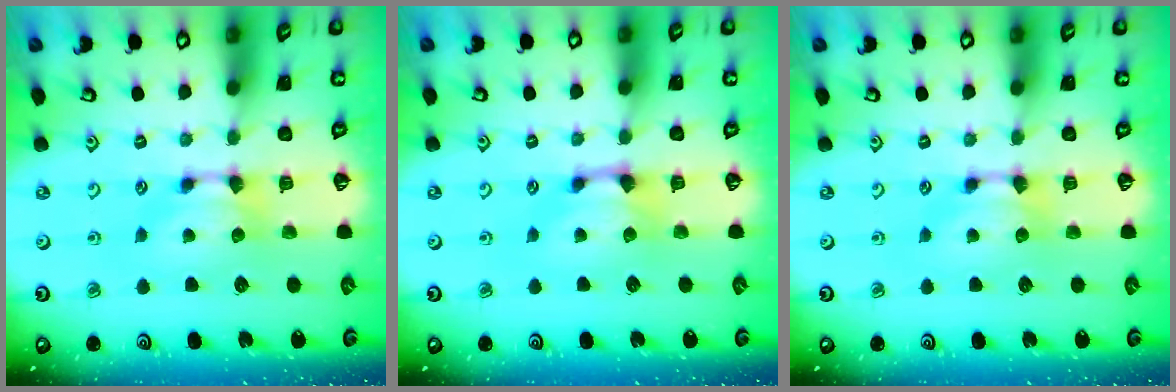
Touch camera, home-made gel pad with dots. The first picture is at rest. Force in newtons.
{"total": 1.0, "press": 0.4, "slide": 1.0}
{"total": 0.0}